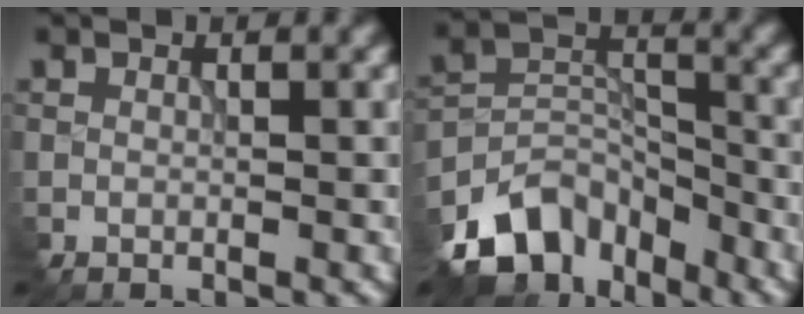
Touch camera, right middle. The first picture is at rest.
{"total": 8.6, "force": [-6.3, 4.7, 3.3], "torque": [-0.052, -0.004, -0.128]}